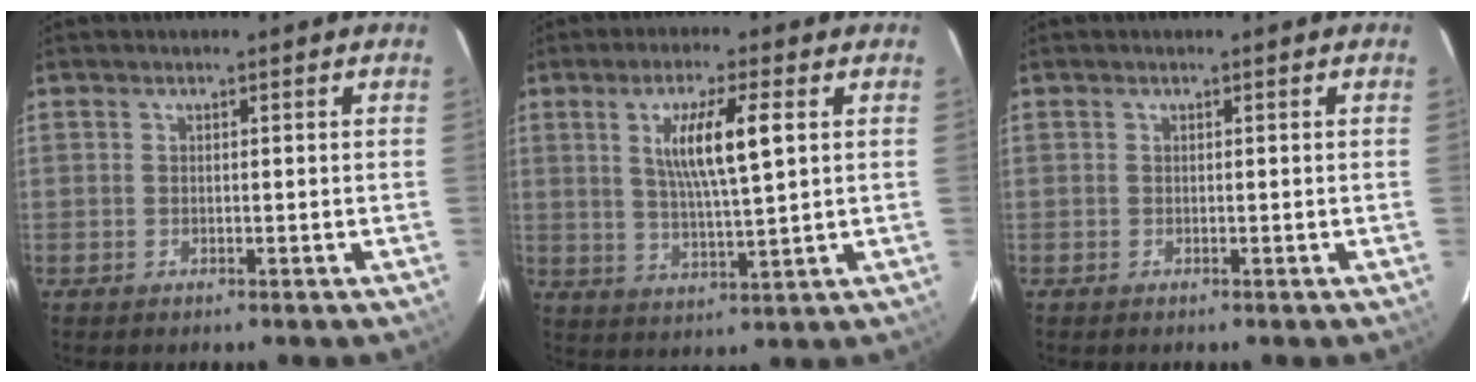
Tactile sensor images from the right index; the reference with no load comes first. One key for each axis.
{"total": 9.2, "fx": 2.6, "fy": 1.1, "fz": 8.8, "tx": -0.159, "ty": -0.004, "tz": 0.050}
{"total": 0.0}